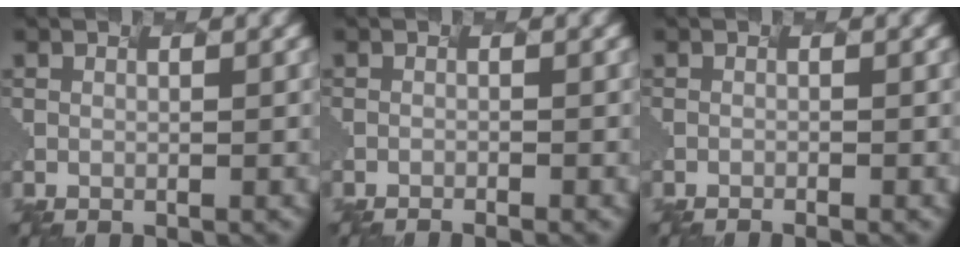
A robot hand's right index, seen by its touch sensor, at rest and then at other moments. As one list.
[{"total": 1.6, "force": [-1.6, -0.3, 0.4], "torque": [-0.004, 0.001, -0.009]}, {"total": 1.3, "force": [-1.2, -0.3, 0.4], "torque": [-0.002, -0.003, -0.004]}]